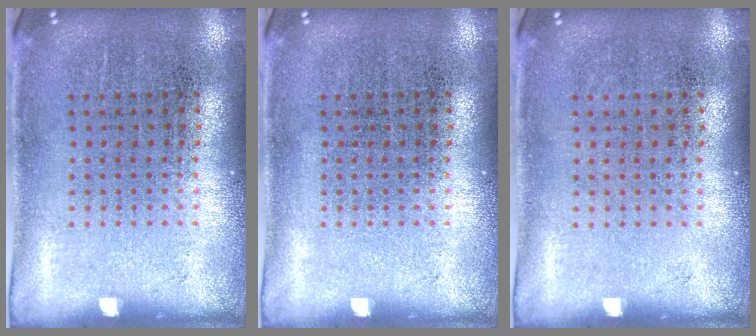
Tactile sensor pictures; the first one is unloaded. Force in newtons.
{"total": 0.0}
{"total": 0.0}